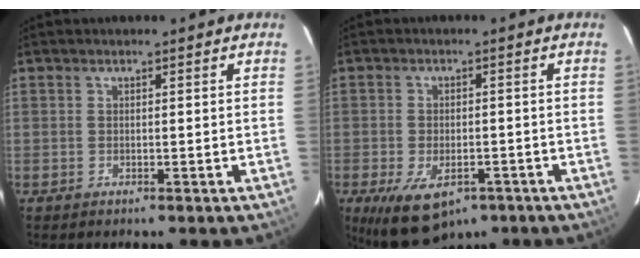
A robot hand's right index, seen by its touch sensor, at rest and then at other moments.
{"total": 10.0, "force": [-6.0, 5.2, 6.1], "torque": [-0.110, -0.012, -0.084]}